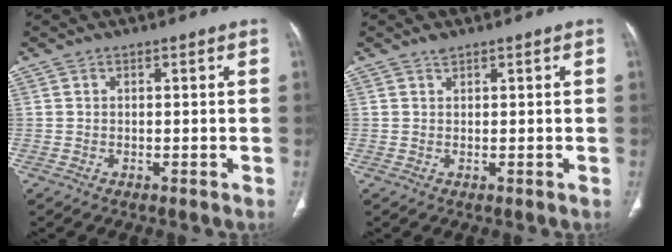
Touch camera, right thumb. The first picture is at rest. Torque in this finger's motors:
{"motor_torque": [0.30, 0.12, 0.03, -0.18, 0.00]}